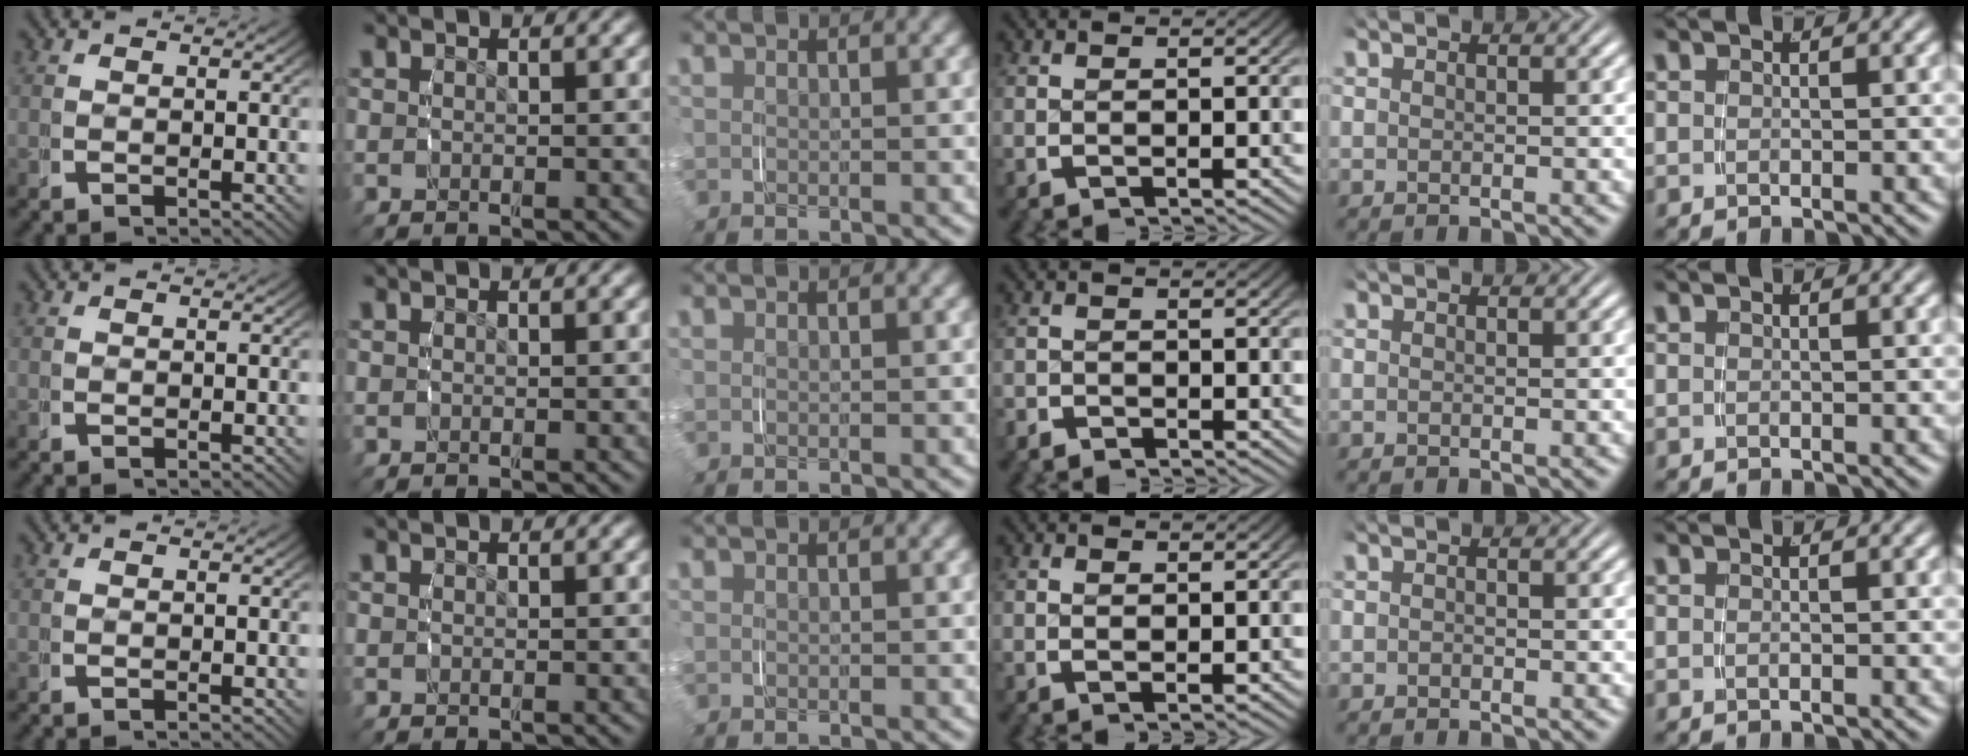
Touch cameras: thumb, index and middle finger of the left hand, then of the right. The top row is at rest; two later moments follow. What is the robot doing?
{"motion": "grasp_and_lifting", "object": "napkin"}